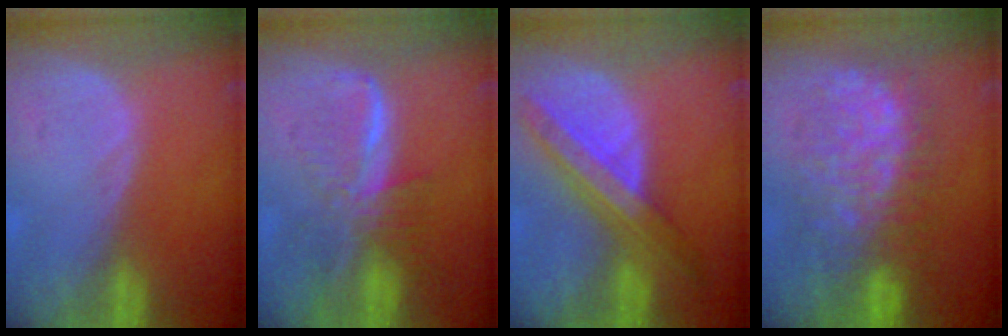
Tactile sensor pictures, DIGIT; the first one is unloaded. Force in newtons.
{"total": 6.9, "press": 6.4, "slide": 2.7}
{"total": 8.4, "press": 7.5, "slide": 3.8}
{"total": 10.5, "press": 10.4, "slide": 1.2}